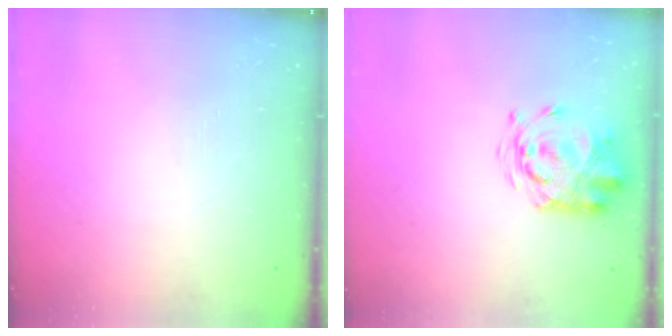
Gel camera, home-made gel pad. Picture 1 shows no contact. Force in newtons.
{"total": 3.6, "press": 3.4, "slide": 0.9}